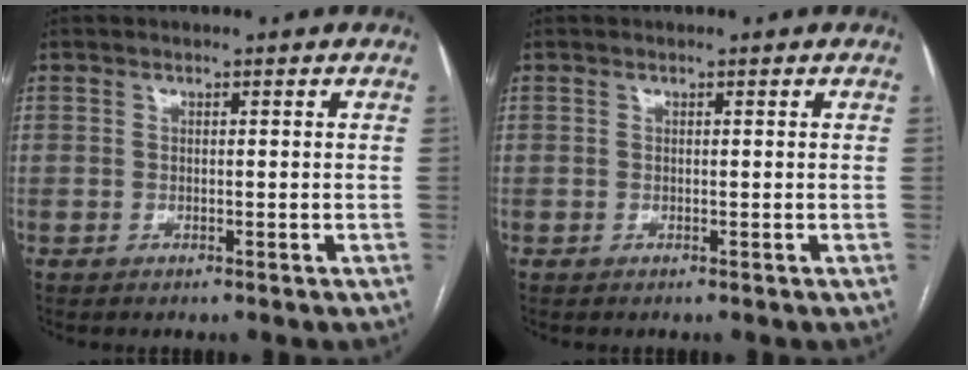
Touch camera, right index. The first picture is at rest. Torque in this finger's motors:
{"motor_torque": [0.00, 0.00, 0.00, 0.00]}